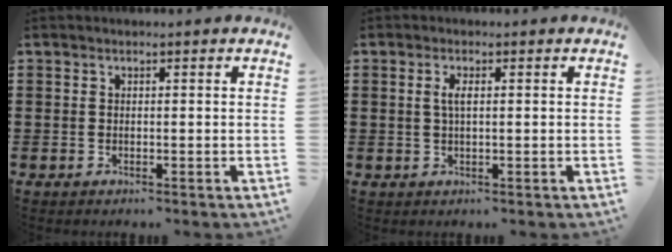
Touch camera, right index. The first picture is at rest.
{"total": 1.9, "force": [0.3, 0.5, 1.8], "torque": [-0.035, 0.003, 0.003]}